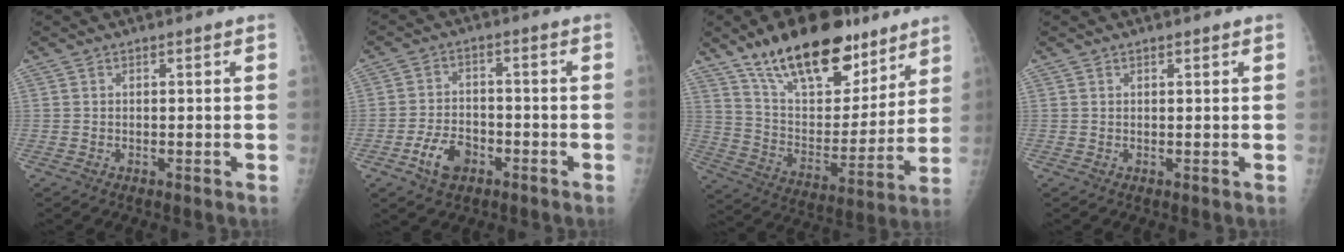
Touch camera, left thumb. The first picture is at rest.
{"total": 6.8, "force": [-3.4, 4.4, 4.0], "torque": [-0.061, 0.021, -0.059]}
{"total": 24.3, "force": [16.6, 10.9, 14.0], "torque": [-0.181, -0.066, 0.274]}
{"total": 0.6, "force": [0.4, 0.3, 0.4], "torque": [-0.007, -0.002, 0.007]}